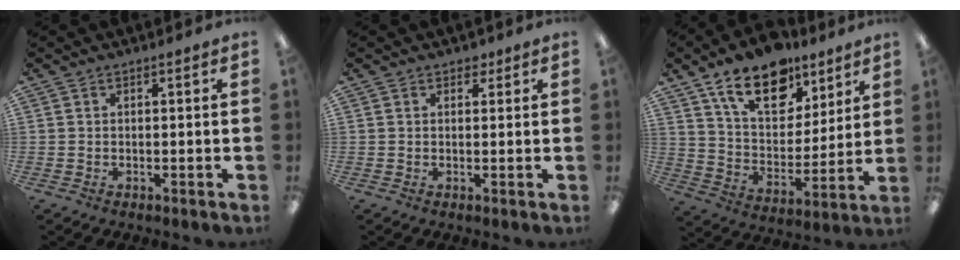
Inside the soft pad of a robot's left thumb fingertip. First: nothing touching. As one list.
[{"total": 1.9, "force": [1.2, 1.3, 0.7], "torque": [-0.007, -0.001, 0.020]}, {"total": 17.6, "force": [11.9, 9.3, 9.0], "torque": [-0.148, -0.061, 0.209]}]